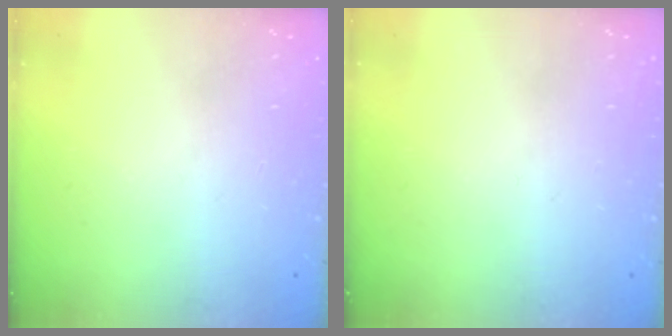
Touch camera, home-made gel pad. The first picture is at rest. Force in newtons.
{"total": 0.0}